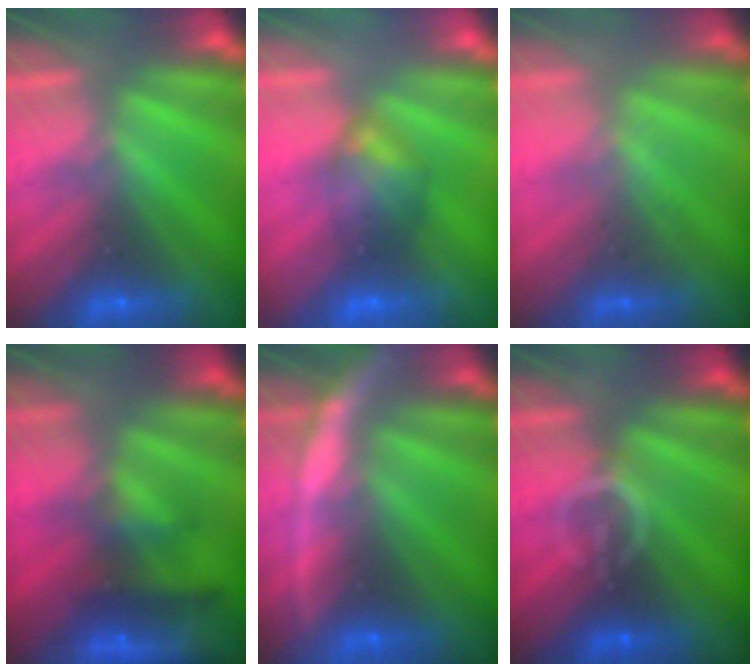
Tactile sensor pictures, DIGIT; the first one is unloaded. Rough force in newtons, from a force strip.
{"total": 2.9}
{"total": 2.3}
{"total": 9.5}
{"total": 8.2}
{"total": 3.3}